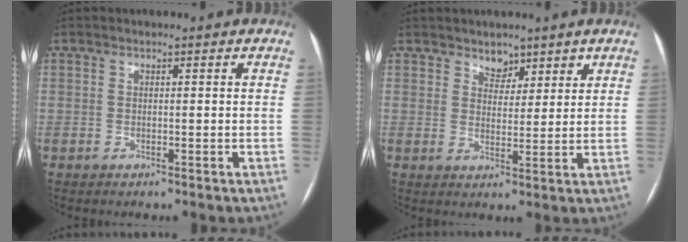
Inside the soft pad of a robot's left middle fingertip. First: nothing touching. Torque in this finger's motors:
{"motor_torque": [0.18, -0.15, 0.00, 0.02]}